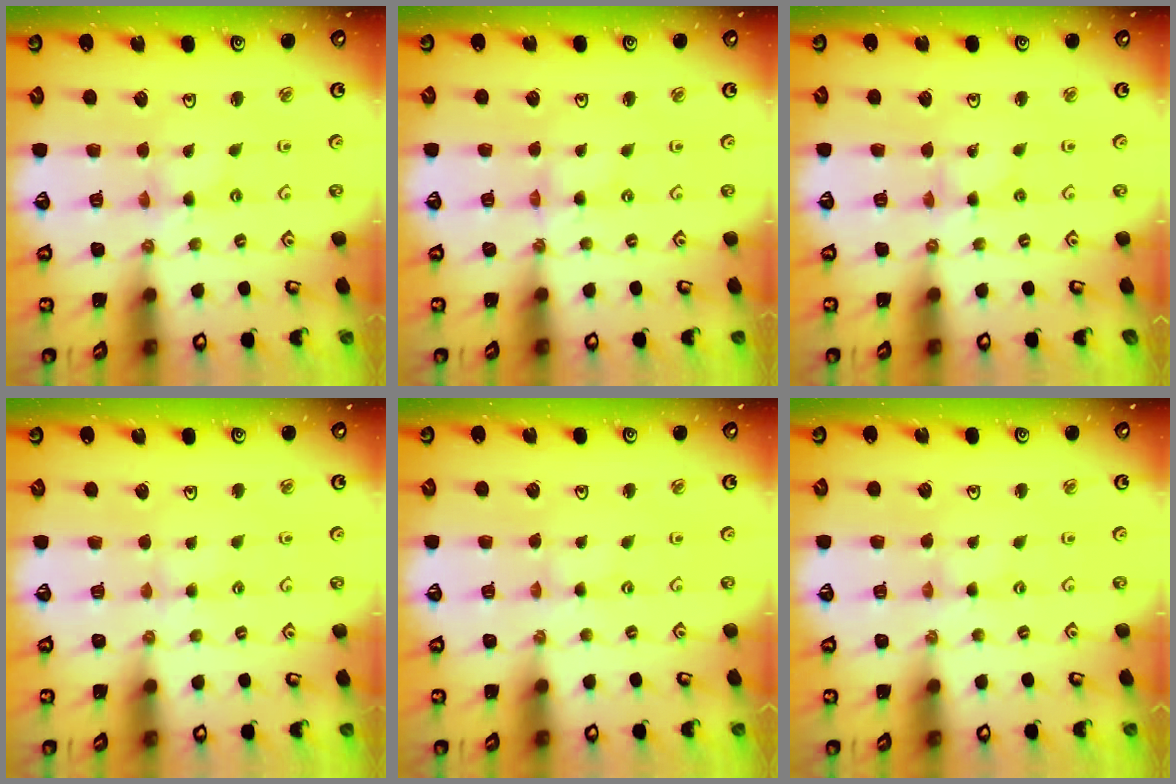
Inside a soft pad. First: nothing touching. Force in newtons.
{"total": 1.1, "press": 1.1, "slide": 0.2}
{"total": 0.8, "press": 0.8, "slide": 0.1}
{"total": 2.6, "press": 2.5, "slide": 0.5}
{"total": 0.0}
{"total": 0.7, "press": 0.7, "slide": 0.1}